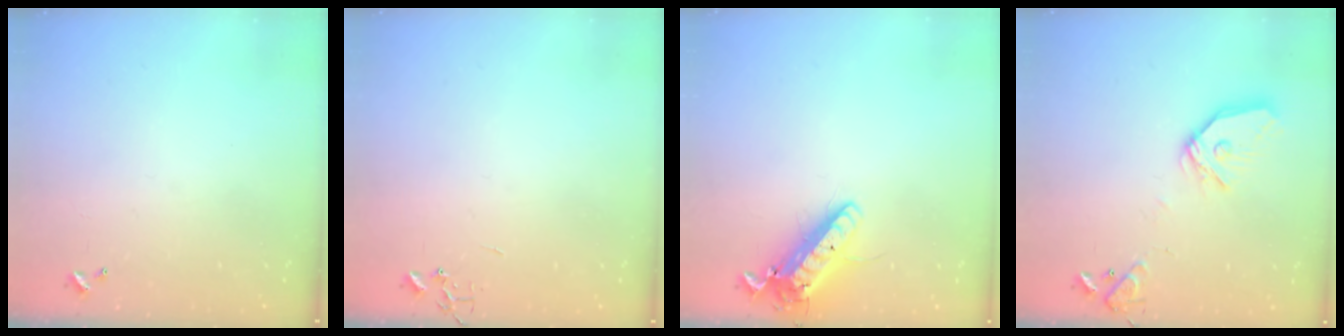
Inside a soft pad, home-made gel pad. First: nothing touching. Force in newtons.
{"total": 0.0}
{"total": 15.3, "press": 15.1, "slide": 2.8}
{"total": 14.7, "press": 14.6, "slide": 1.9}